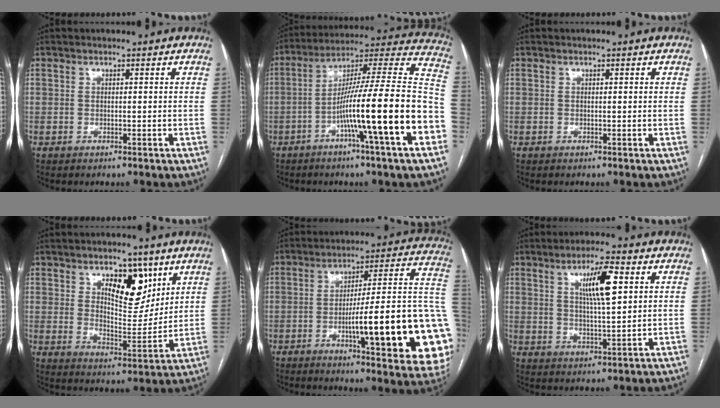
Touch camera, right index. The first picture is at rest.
{"total": 22.6, "force": [-7.2, -0.6, 21.4], "torque": [-0.282, 0.007, -0.123]}
{"total": 0.0}
{"total": 10.1, "force": [5.3, 4.4, 7.4], "torque": [-0.112, -0.004, 0.092]}
{"total": 26.7, "force": [-5.9, 3.1, 25.9], "torque": [-0.245, 0.005, -0.079]}
{"total": 8.3, "force": [3.1, 1.0, 7.6], "torque": [-0.134, 0.003, 0.054]}